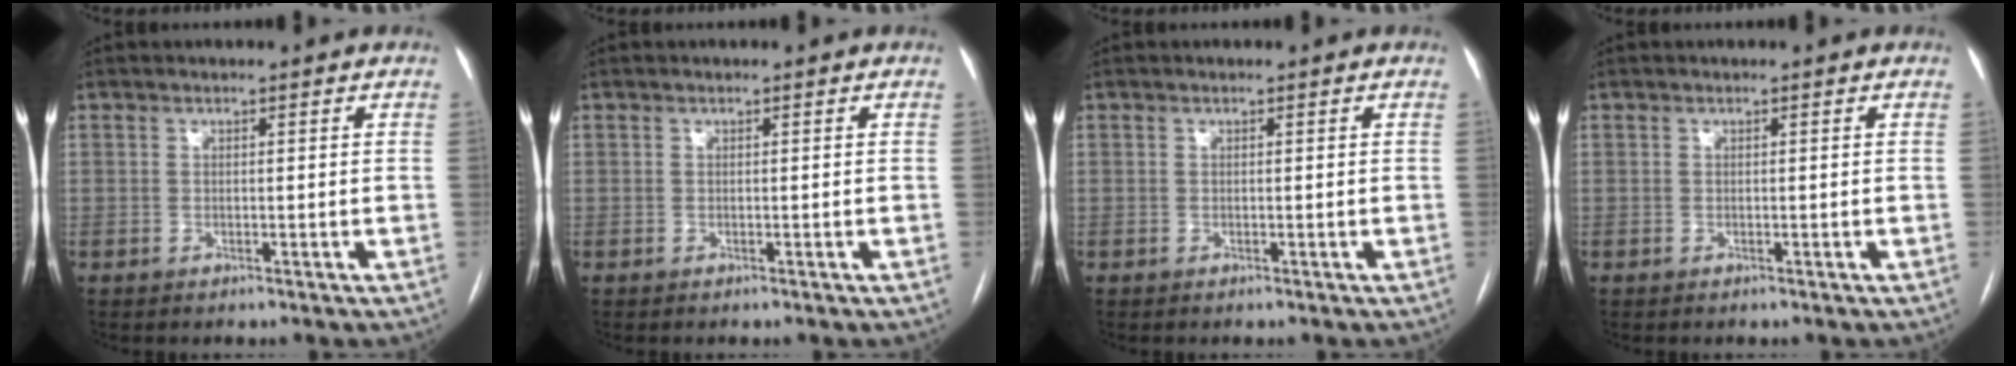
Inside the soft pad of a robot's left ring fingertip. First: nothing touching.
{"total": 0.0}
{"total": 0.0}
{"total": 0.0}